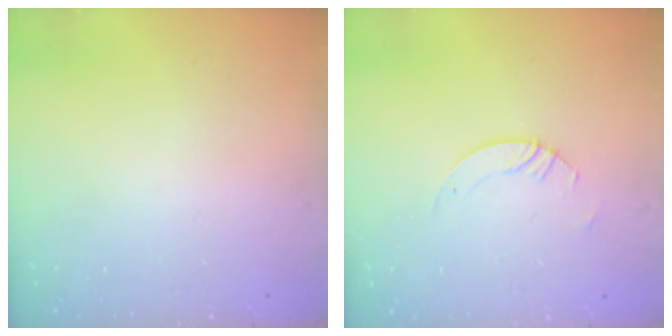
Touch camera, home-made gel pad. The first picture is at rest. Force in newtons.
{"total": 3.0, "press": 3.0, "slide": 0.3}